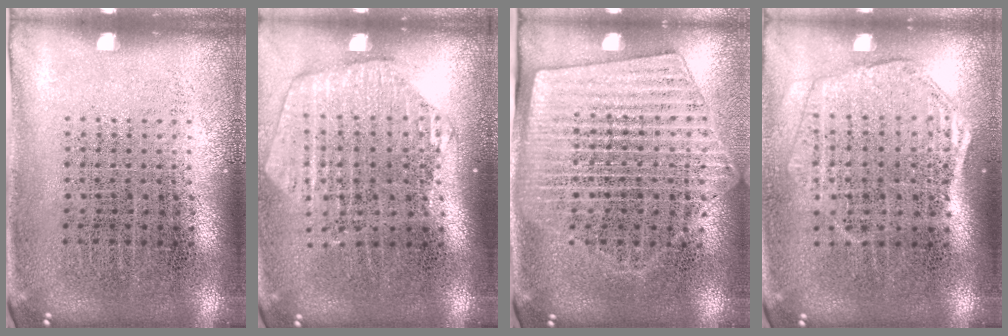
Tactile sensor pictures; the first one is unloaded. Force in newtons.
{"total": 1.8, "press": 1.7, "slide": 0.6}
{"total": 1.8, "press": 1.5, "slide": 1.0}
{"total": 1.7, "press": 1.5, "slide": 0.7}